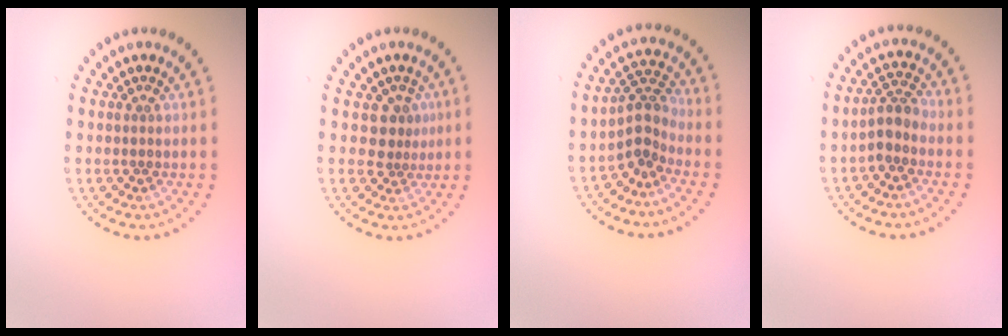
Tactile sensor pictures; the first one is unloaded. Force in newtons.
{"total": 2.3, "press": 1.7, "slide": 1.5}
{"total": 2.6, "press": 1.9, "slide": 1.7}
{"total": 2.3, "press": 1.9, "slide": 1.4}